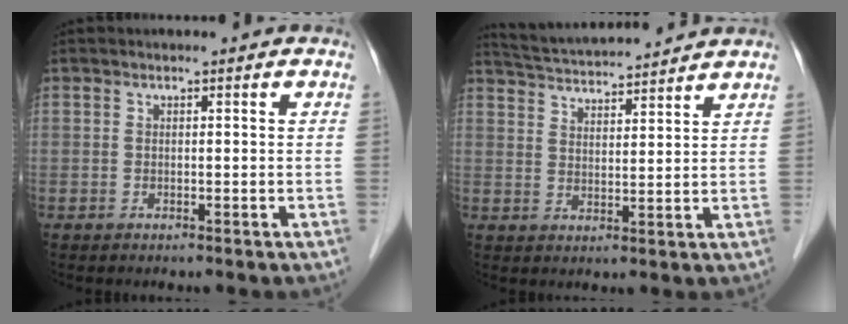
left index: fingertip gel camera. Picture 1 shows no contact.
{"total": 11.8, "force": [11.2, 0.2, 3.7], "torque": [-0.076, 0.024, 0.175]}